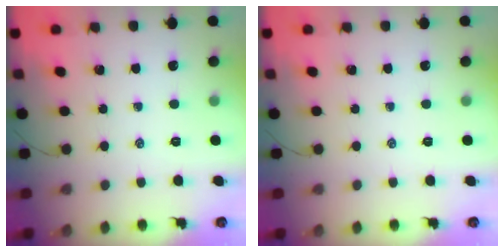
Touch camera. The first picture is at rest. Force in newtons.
{"total": 0.0}